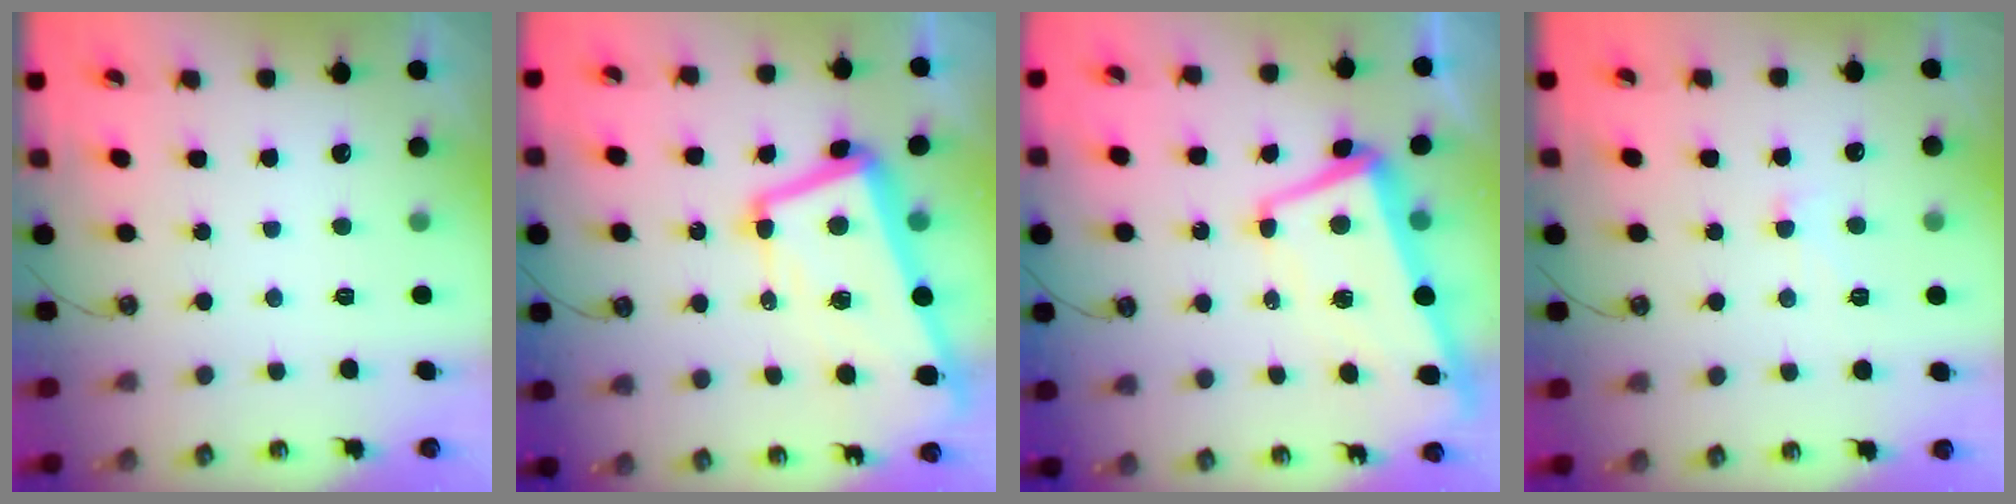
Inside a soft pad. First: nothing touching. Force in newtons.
{"total": 12.6, "press": 12.4, "slide": 2.4}
{"total": 4.1, "press": 3.5, "slide": 2.0}
{"total": 0.9, "press": 0.8, "slide": 0.4}